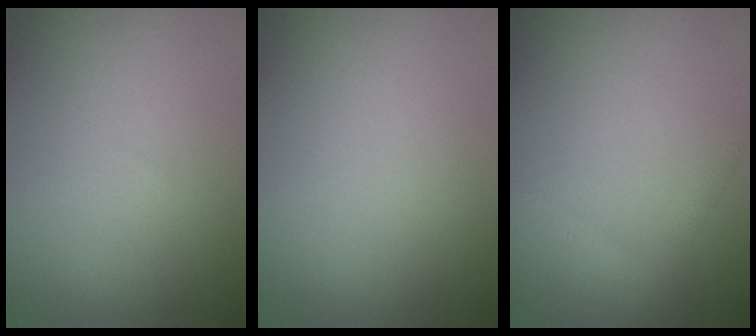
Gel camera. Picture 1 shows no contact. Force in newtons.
{"total": 0.0}
{"total": 1.9, "press": 1.9, "slide": 0.2}